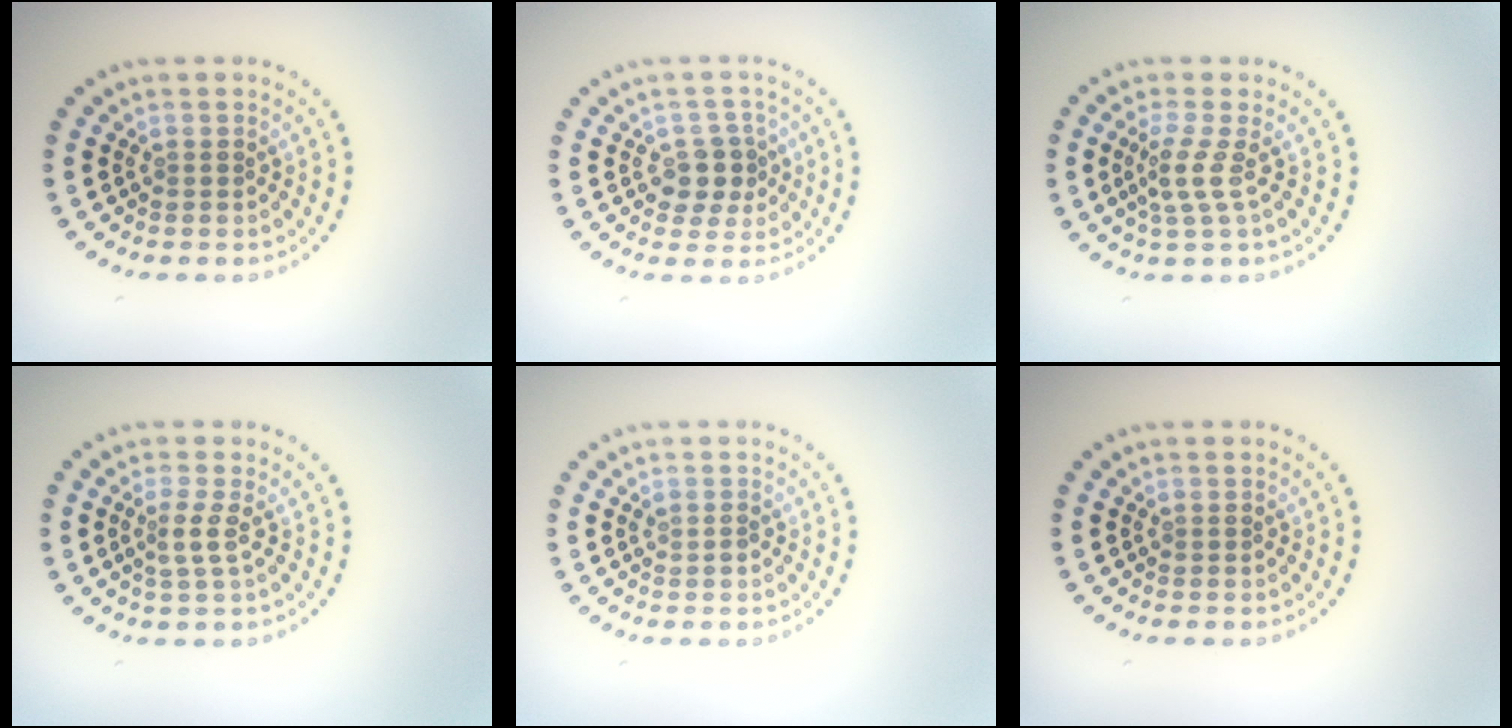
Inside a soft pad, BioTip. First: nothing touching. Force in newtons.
{"total": 3.0, "press": 2.8, "slide": 1.1}
{"total": 2.2, "press": 1.4, "slide": 1.6}
{"total": 1.7, "press": 1.2, "slide": 1.1}
{"total": 0.7, "press": 0.7, "slide": 0.1}
{"total": 0.0}